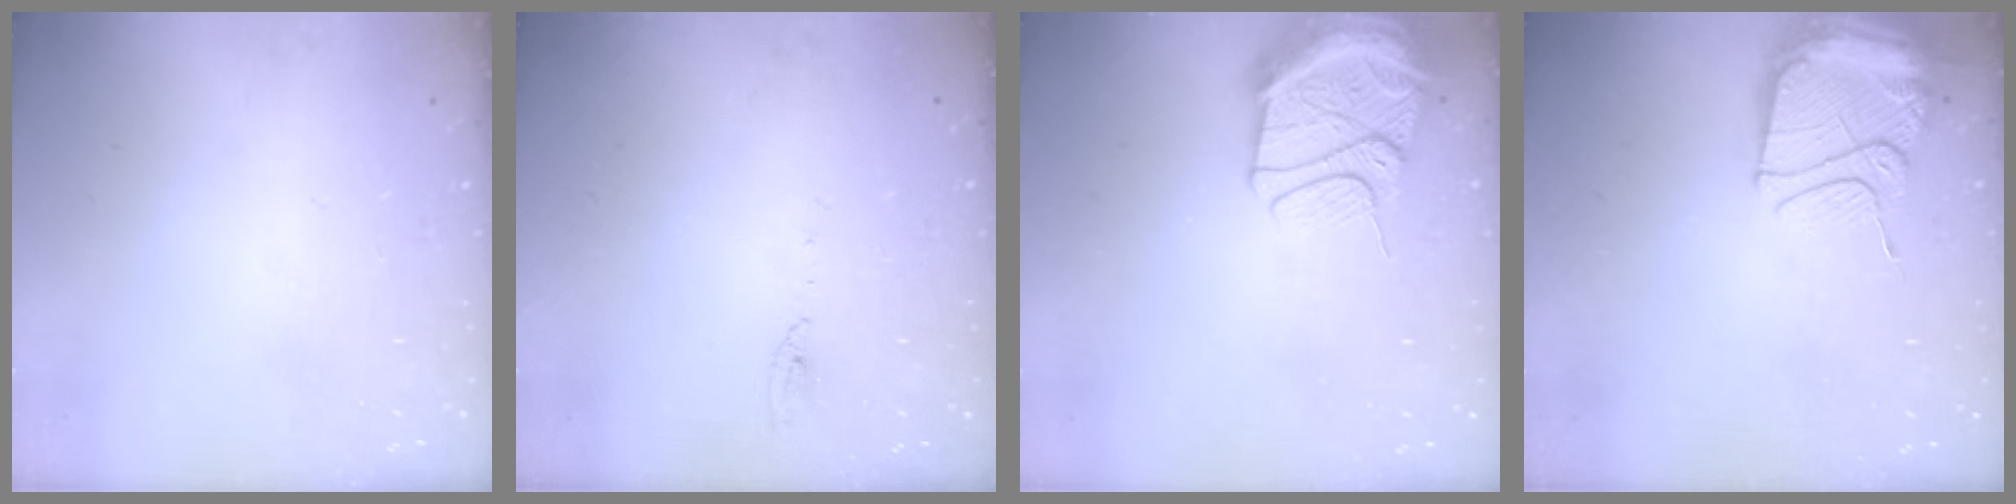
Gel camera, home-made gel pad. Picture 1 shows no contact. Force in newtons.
{"total": 4.1, "press": 4.0, "slide": 0.7}
{"total": 14.8, "press": 14.7, "slide": 1.7}
{"total": 13.3, "press": 13.2, "slide": 1.4}